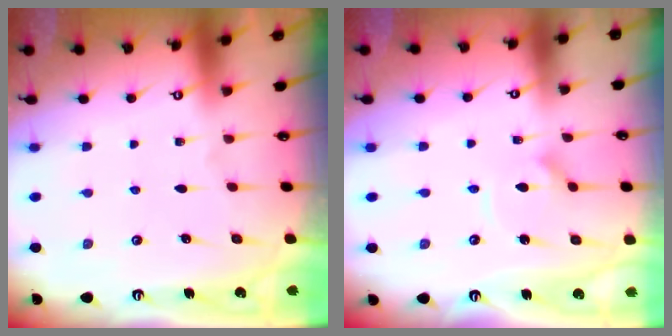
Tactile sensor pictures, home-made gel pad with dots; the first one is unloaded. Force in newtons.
{"total": 4.7, "press": 4.7, "slide": 0.4}